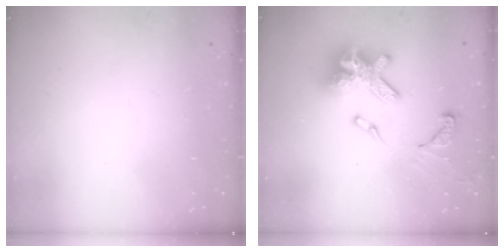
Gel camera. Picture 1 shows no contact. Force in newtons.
{"total": 17.8, "press": 17.7, "slide": 1.7}